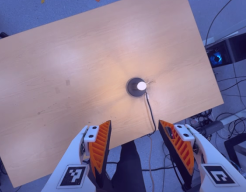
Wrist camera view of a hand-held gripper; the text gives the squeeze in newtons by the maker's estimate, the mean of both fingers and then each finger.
{"total": 0.0}